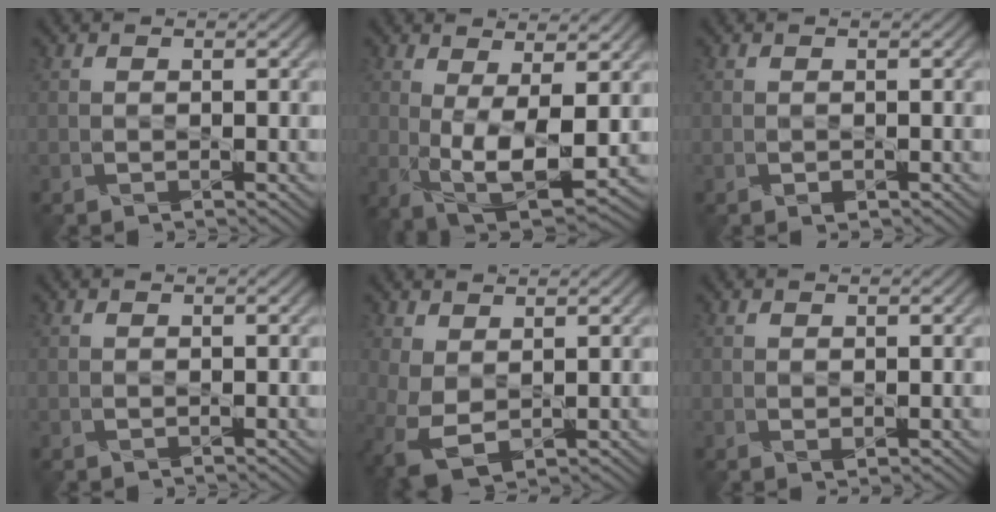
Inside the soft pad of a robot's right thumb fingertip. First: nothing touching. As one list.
[{"total": 8.4, "force": [0.4, 3.3, 7.7], "torque": [-0.153, -0.013, 0.013]}, {"total": 0.5, "force": [-0.3, 0.2, 0.3], "torque": [-0.007, -0.004, -0.003]}, {"total": 0.0}, {"total": 4.3, "force": [-0.1, 2.5, 3.5], "torque": [-0.101, -0.004, -0.003]}, {"total": 0.7, "force": [0.1, 0.4, 0.6], "torque": [-0.007, -0.004, 0.003]}]